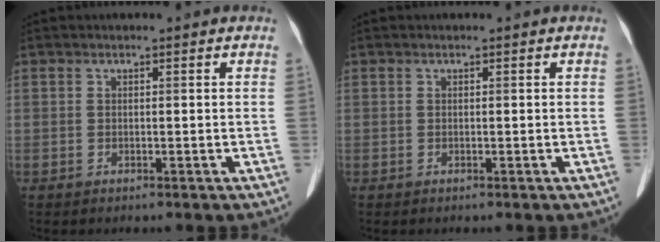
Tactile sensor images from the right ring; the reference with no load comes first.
{"total": 0.0}